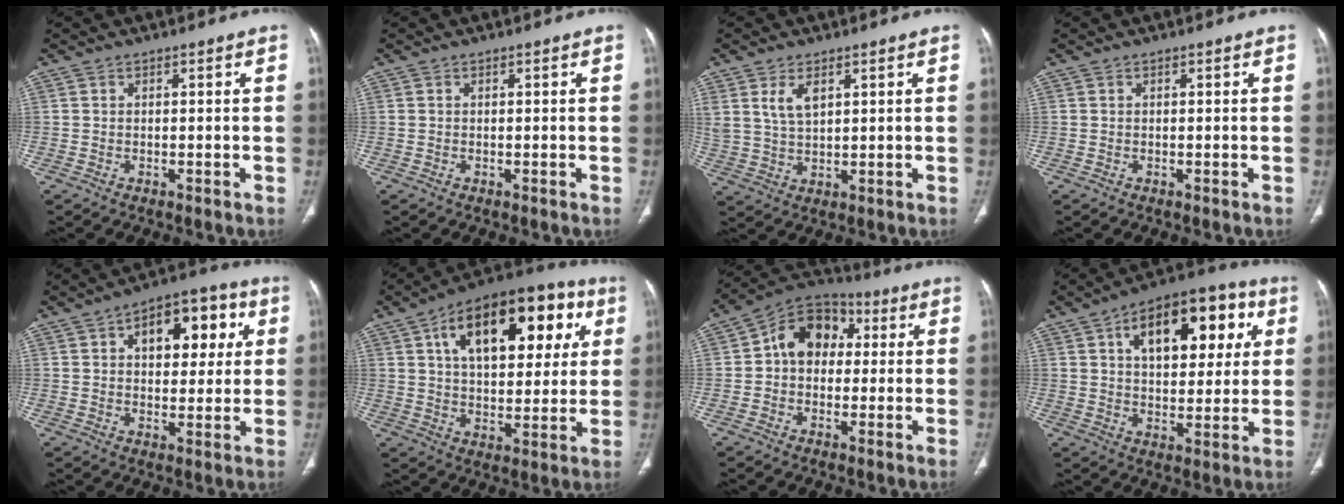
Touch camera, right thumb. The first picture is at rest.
{"total": 0.0}
{"total": 5.5, "force": [2.7, 2.9, 3.9], "torque": [-0.072, -0.012, 0.061]}
{"total": 0.0}
{"total": 14.1, "force": [4.6, 8.0, 10.7], "torque": [-0.102, 0.011, 0.063]}
{"total": 24.1, "force": [8.7, 12.7, 18.6], "torque": [-0.240, 0.012, 0.130]}
{"total": 11.7, "force": [1.6, 8.9, 7.4], "torque": [-0.085, 0.028, 0.011]}
{"total": 19.9, "force": [6.9, 10.8, 15.3], "torque": [-0.170, 0.008, 0.098]}